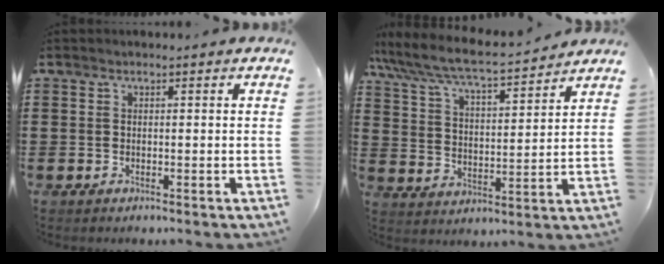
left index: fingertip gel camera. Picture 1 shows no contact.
{"total": 6.6, "force": [6.0, 0.4, 2.6], "torque": [-0.077, -0.041, 0.098]}